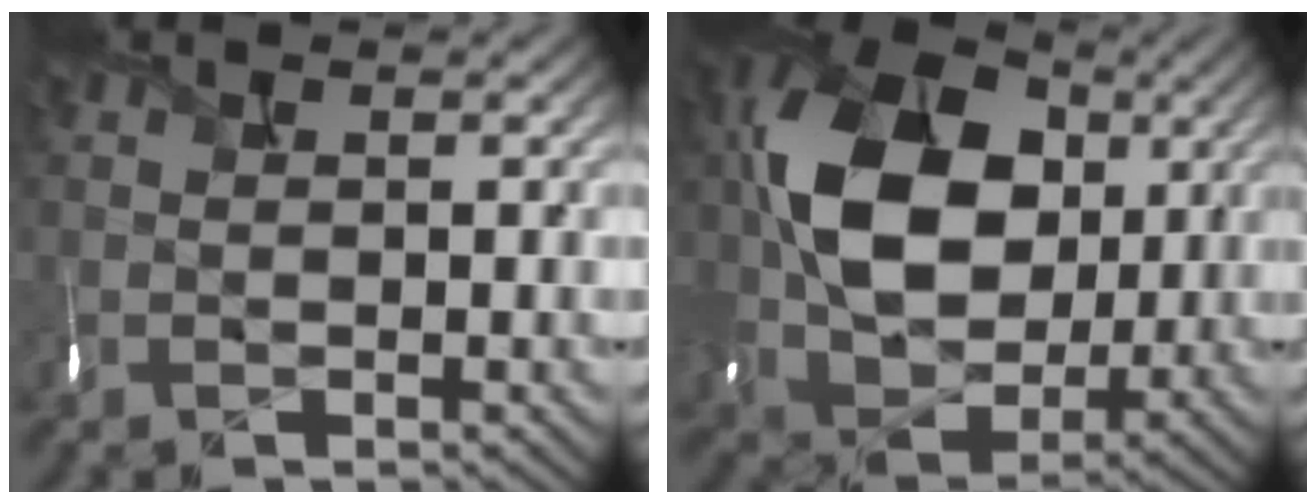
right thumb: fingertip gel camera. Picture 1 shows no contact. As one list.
[{"total": 14.3, "force": [2.1, 10.9, 9.1], "torque": [-0.193, 0.004, 0.038]}]